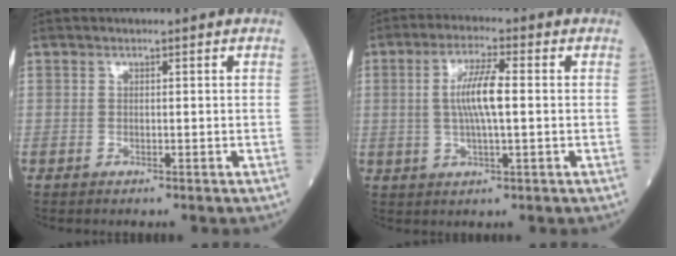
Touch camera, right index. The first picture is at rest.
{"total": 7.3, "force": [0.5, 1.1, 7.2], "torque": [-0.142, 0.006, 0.007]}